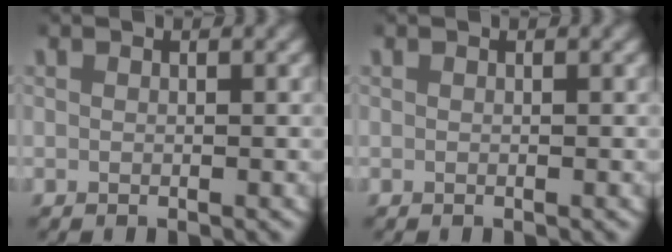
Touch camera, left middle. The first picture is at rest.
{"total": 0.0}